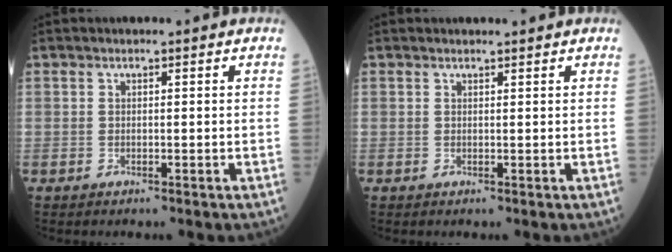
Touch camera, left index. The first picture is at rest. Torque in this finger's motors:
{"motor_torque": [-0.14, -0.50, -0.18, 0.01]}